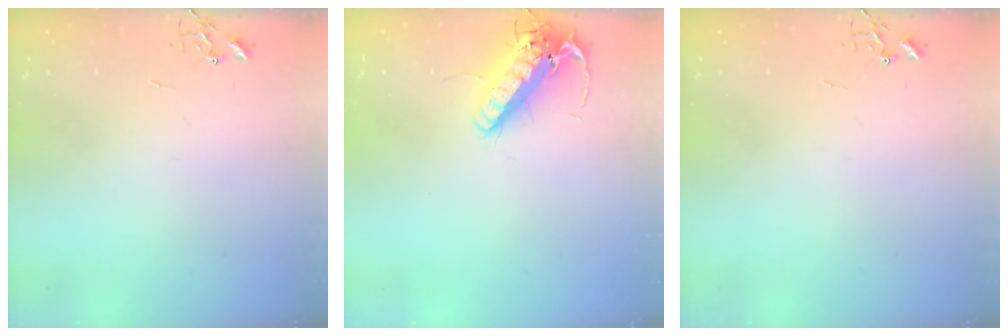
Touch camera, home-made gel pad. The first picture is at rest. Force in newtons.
{"total": 15.6, "press": 15.3, "slide": 3.2}
{"total": 0.0}